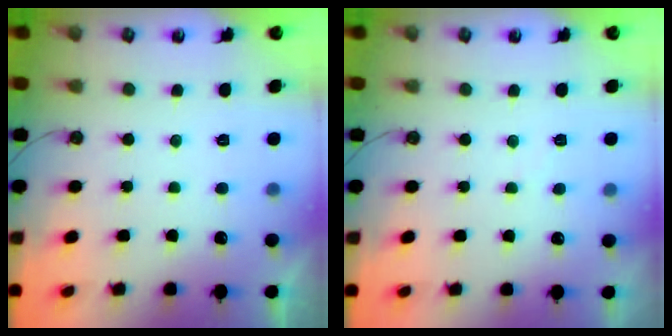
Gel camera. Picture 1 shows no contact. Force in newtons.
{"total": 2.6, "press": 2.6, "slide": 0.4}